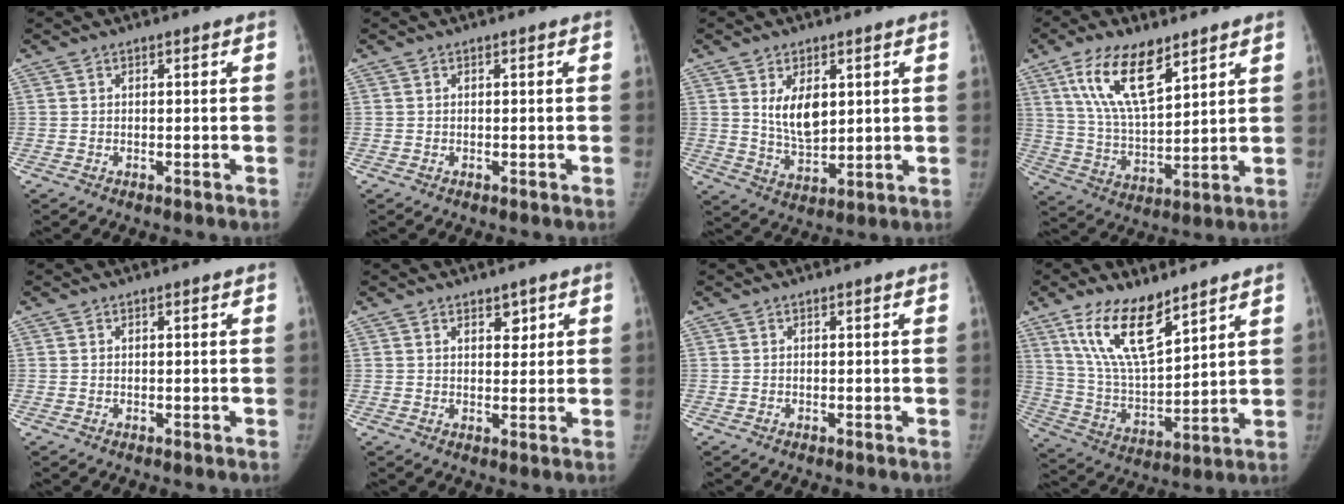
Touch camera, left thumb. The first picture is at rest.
{"total": 0.0}
{"total": 8.1, "force": [2.4, 4.5, 6.3], "torque": [-0.087, -0.022, 0.055]}
{"total": 14.5, "force": [8.3, 5.9, 10.4], "torque": [-0.170, -0.034, 0.162]}
{"total": 0.0}
{"total": 2.9, "force": [1.7, 1.7, 1.6], "torque": [-0.003, -0.010, 0.028]}
{"total": 0.0}
{"total": 14.9, "force": [9.6, 5.4, 10.1], "torque": [-0.164, -0.052, 0.196]}